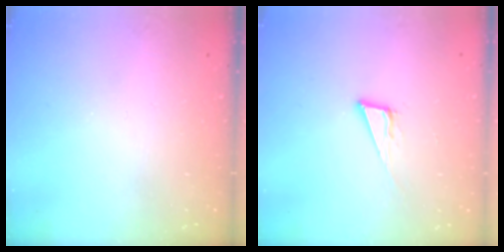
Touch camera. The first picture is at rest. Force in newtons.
{"total": 6.8, "press": 6.4, "slide": 2.4}